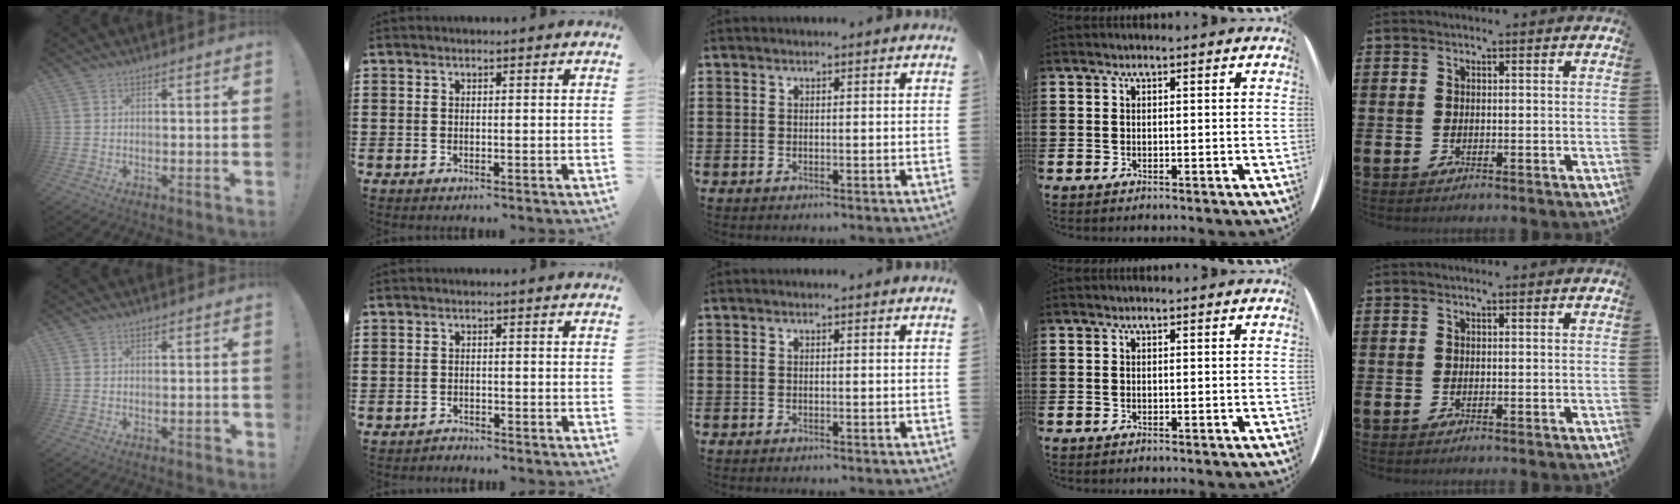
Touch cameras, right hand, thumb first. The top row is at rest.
{"thumb": {"total": 1.6, "force": [-1.0, 0.6, 1.0], "torque": [-0.017, 0.006, -0.016]}, "index": {"total": 1.0, "force": [-1.0, 0.3, 0.0], "torque": [-0.003, 0.003, -0.022]}}